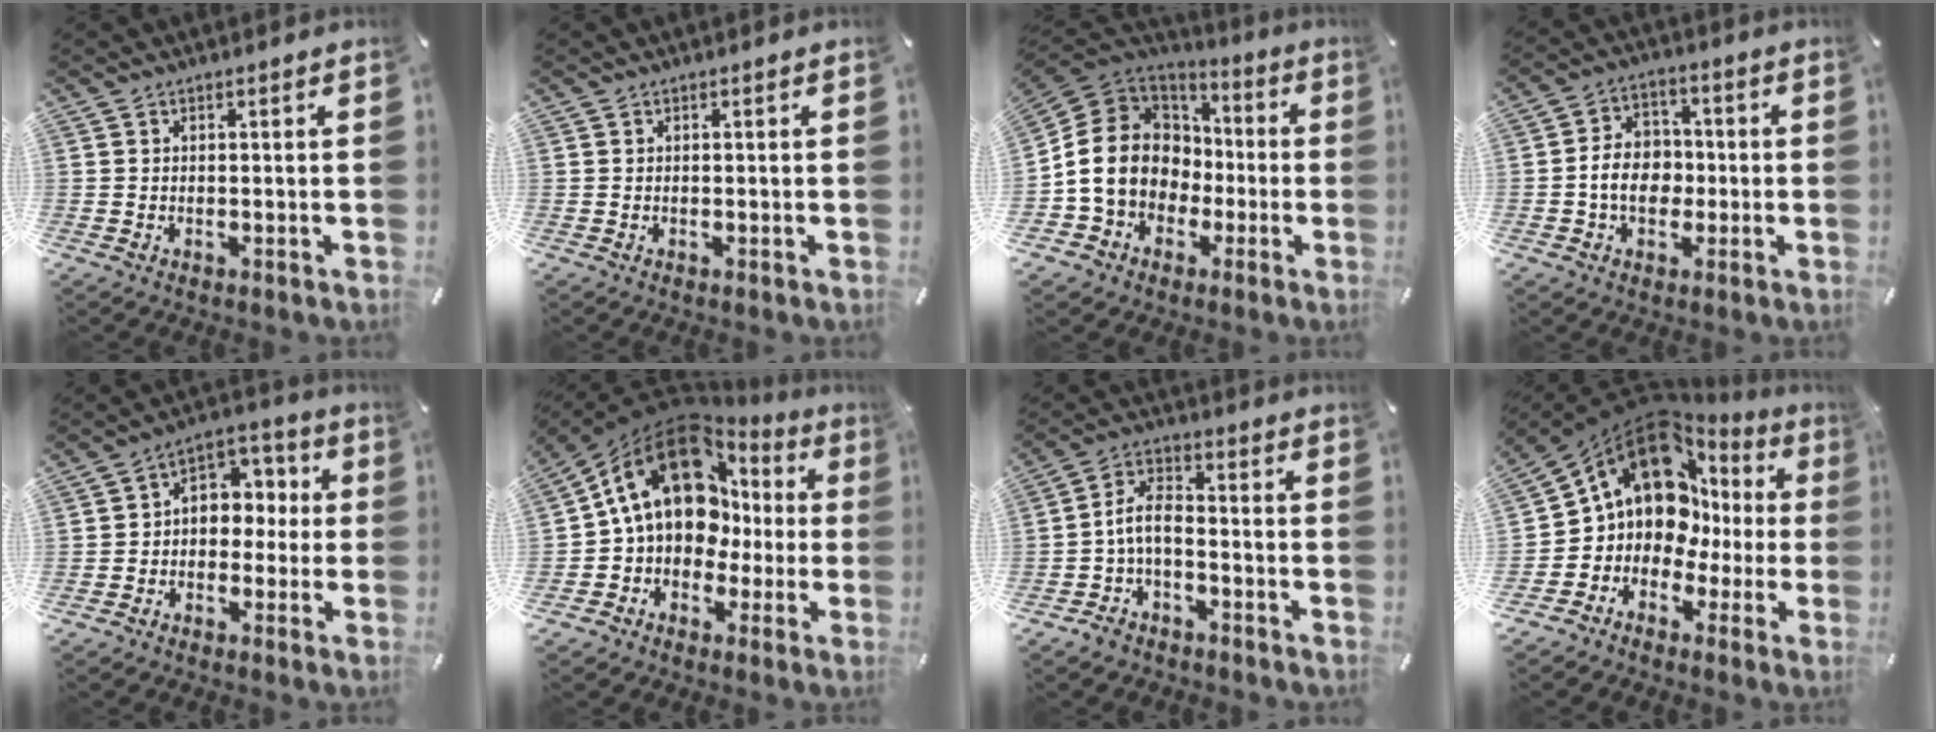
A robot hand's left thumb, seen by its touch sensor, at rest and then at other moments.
{"total": 0.0}
{"total": 15.3, "force": [-2.3, 13.5, 6.8], "torque": [-0.165, 0.014, -0.037]}
{"total": 8.6, "force": [-1.5, 6.9, 5.0], "torque": [-0.091, 0.016, -0.027]}
{"total": 6.7, "force": [-0.8, 6.3, 2.4], "torque": [-0.035, 0.009, -0.017]}
{"total": 18.7, "force": [4.6, 14.0, 11.5], "torque": [-0.196, -0.016, 0.085]}
{"total": 6.9, "force": [-2.2, 4.0, 5.2], "torque": [-0.116, 0.007, -0.047]}
{"total": 14.8, "force": [4.6, 11.8, 7.7], "torque": [-0.140, -0.046, 0.082]}